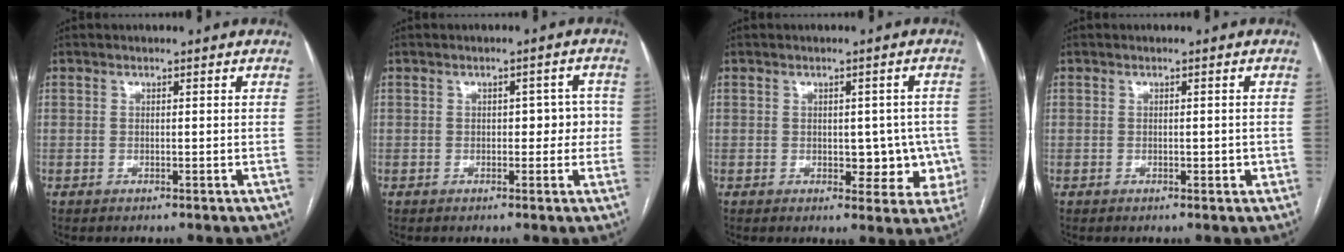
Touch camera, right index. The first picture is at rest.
{"total": 3.8, "force": [-0.1, 2.3, 3.1], "torque": [-0.027, 0.023, -0.001]}
{"total": 6.1, "force": [-0.7, 3.8, 4.7], "torque": [-0.034, 0.018, -0.001]}
{"total": 1.1, "force": [-0.2, 0.7, 0.9], "torque": [-0.010, 0.003, 0.000]}